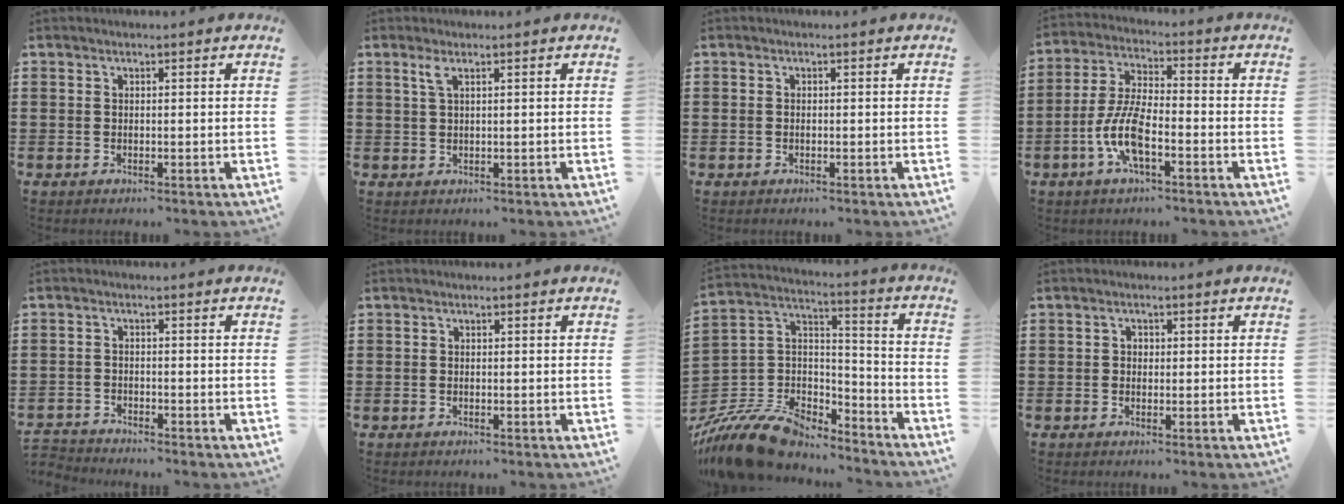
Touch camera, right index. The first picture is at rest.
{"total": 1.6, "force": [0.8, 0.3, 1.4], "torque": [-0.031, 0.003, 0.012]}
{"total": 0.7, "force": [-0.2, 0.4, 0.5], "torque": [-0.013, 0.000, -0.004]}
{"total": 8.3, "force": [-3.2, 2.9, 7.1], "torque": [-0.174, -0.010, -0.069]}
{"total": 2.2, "force": [-2.2, 0.2, -0.3], "torque": [-0.003, 0.002, -0.050]}
{"total": 0.0}
{"total": 12.6, "force": [-10.9, 4.6, 4.2], "torque": [-0.115, 0.017, -0.214]}
{"total": 0.9, "force": [-0.2, 0.8, 0.4], "torque": [-0.010, 0.002, -0.004]}